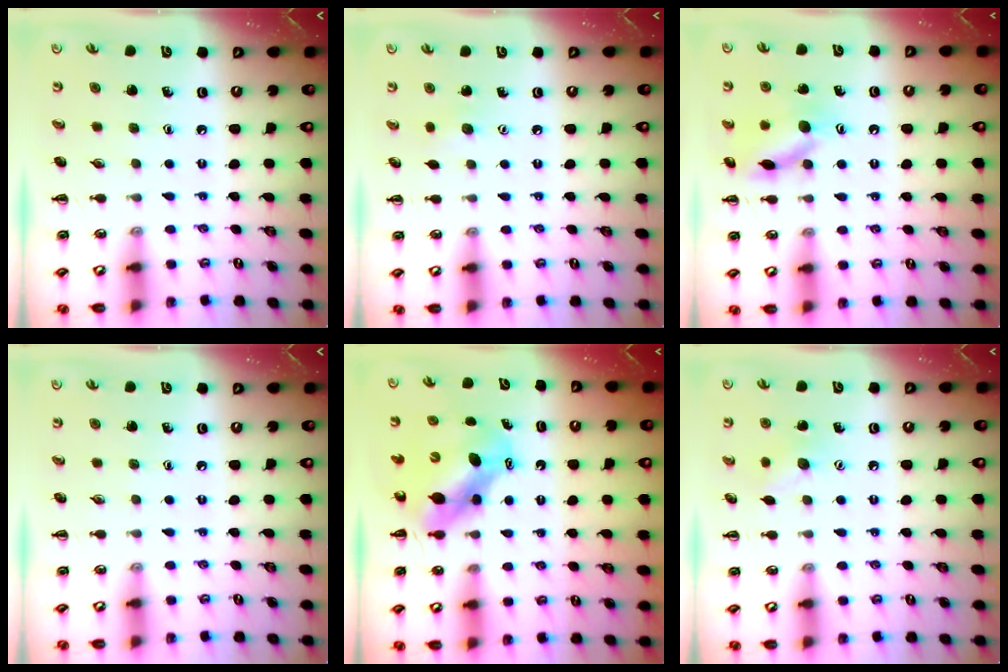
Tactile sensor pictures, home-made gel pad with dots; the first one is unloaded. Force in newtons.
{"total": 3.0, "press": 2.9, "slide": 0.6}
{"total": 12.5, "press": 12.5, "slide": 1.0}
{"total": 0.0}
{"total": 6.7, "press": 6.5, "slide": 1.3}
{"total": 8.1, "press": 7.9, "slide": 1.8}